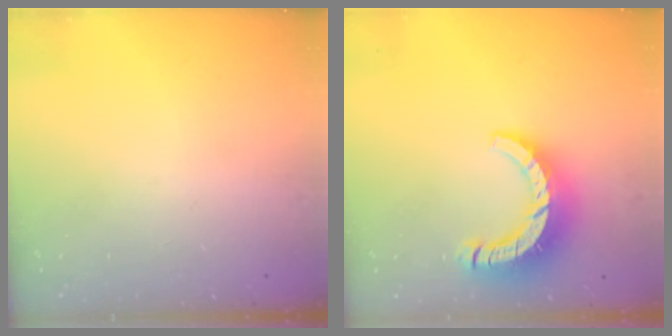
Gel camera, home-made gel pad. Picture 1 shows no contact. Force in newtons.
{"total": 12.2, "press": 12.1, "slide": 1.3}